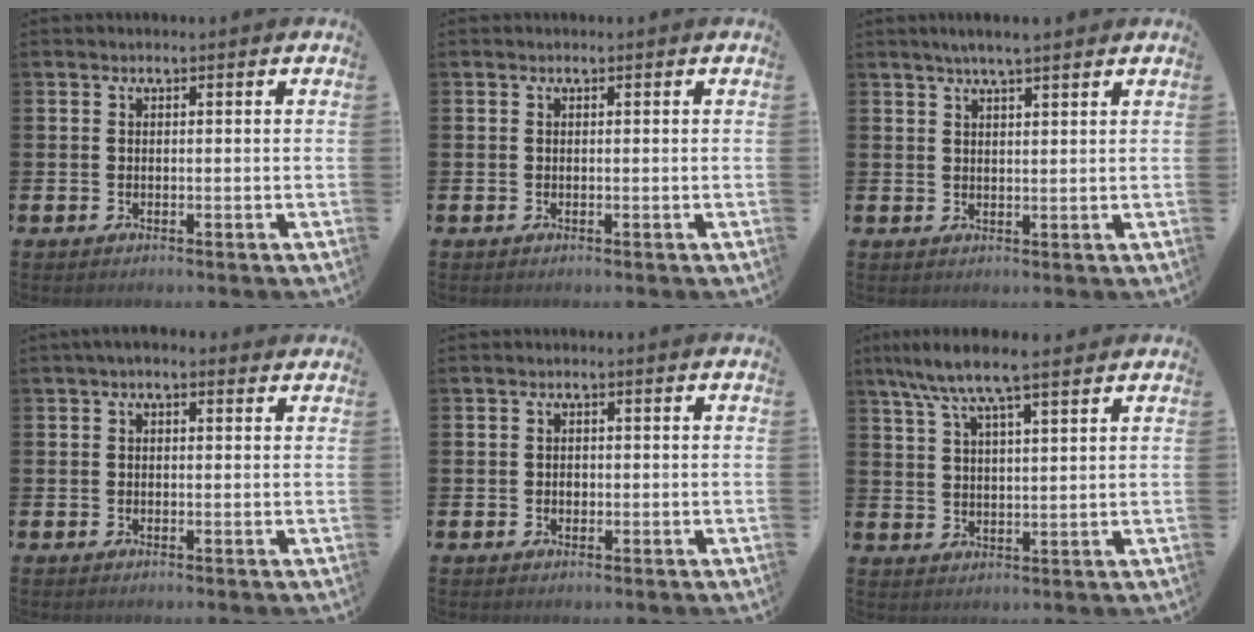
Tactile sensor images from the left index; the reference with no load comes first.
{"total": 0.0}
{"total": 3.6, "force": [3.2, 0.2, 1.7], "torque": [-0.024, -0.009, 0.054]}
{"total": 1.3, "force": [0.7, 0.7, 0.8], "torque": [-0.015, 0.009, 0.012]}
{"total": 1.0, "force": [-0.1, 0.8, 0.5], "torque": [0.004, 0.000, -0.006]}
{"total": 8.0, "force": [6.8, 1.1, 4.1], "torque": [-0.095, -0.019, 0.122]}